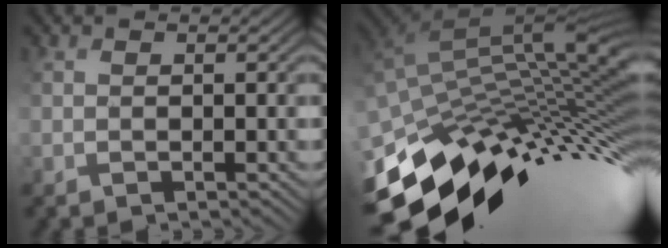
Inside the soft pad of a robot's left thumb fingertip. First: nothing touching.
{"total": 13.5, "force": [-6.3, 5.9, 10.3], "torque": [-0.203, 0.005, -0.097]}